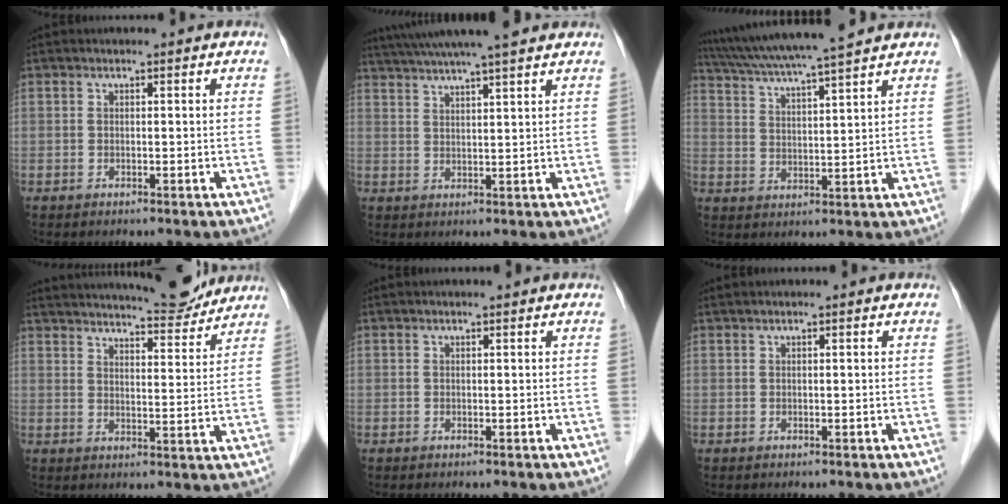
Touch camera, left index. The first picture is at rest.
{"total": 14.8, "force": [12.9, 0.1, 7.4], "torque": [-0.132, 0.038, 0.188]}
{"total": 14.0, "force": [12.2, -0.9, 6.8], "torque": [-0.127, 0.027, 0.194]}
{"total": 17.4, "force": [16.1, 2.2, 6.3], "torque": [-0.102, 0.011, 0.228]}
{"total": 2.1, "force": [1.7, 0.0, 1.2], "torque": [-0.017, 0.028, 0.031]}
{"total": 1.1, "force": [0.8, -0.1, 0.7], "torque": [-0.019, 0.016, 0.021]}